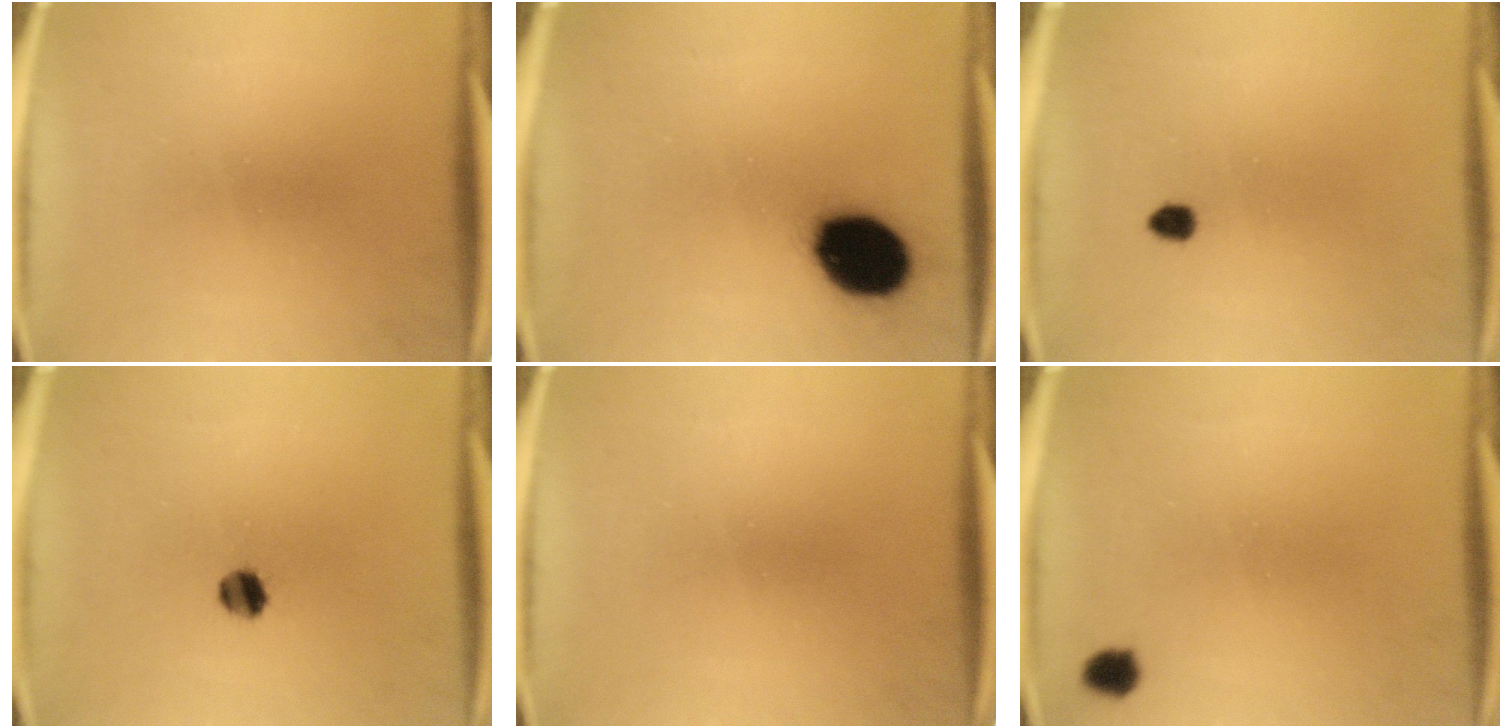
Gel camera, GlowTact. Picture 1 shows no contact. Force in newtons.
{"total": 16.1}
{"total": 1.8}
{"total": 3.8}
{"total": 0.0}
{"total": 3.9}